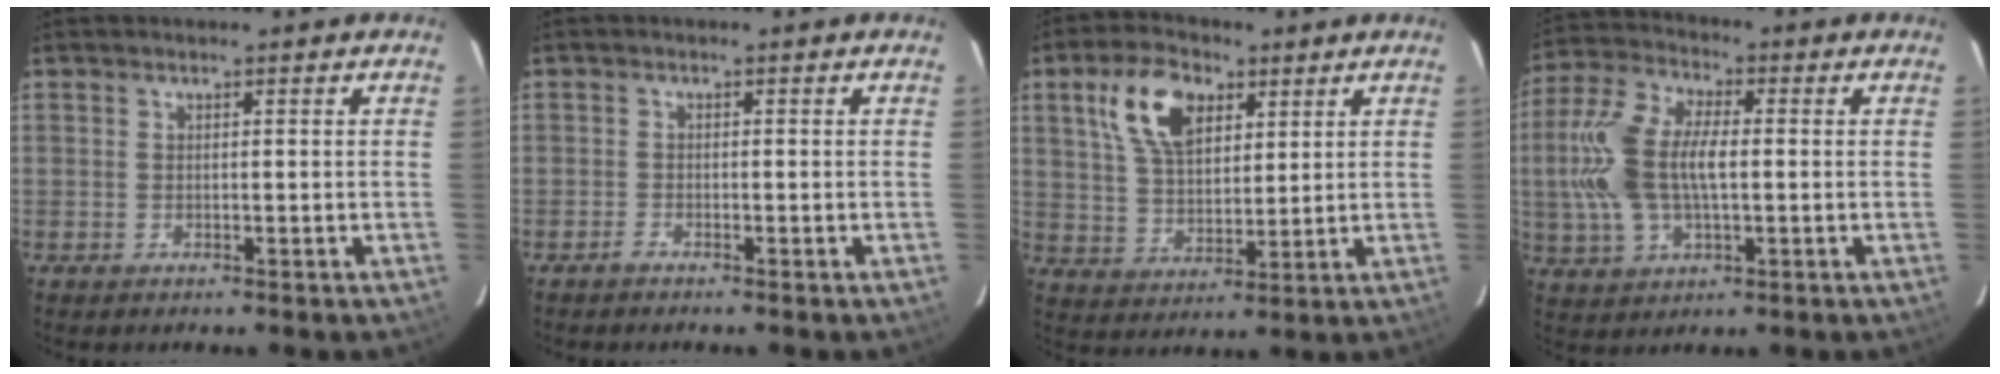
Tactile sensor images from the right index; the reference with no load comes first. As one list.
[{"total": 0.8, "force": [-0.8, 0.0, 0.2], "torque": [-0.005, -0.001, -0.018]}, {"total": 12.1, "force": [5.4, 6.9, 8.3], "torque": [-0.157, 0.025, 0.105]}, {"total": 14.3, "force": [-0.1, 7.5, 12.2], "torque": [-0.270, 0.016, -0.003]}]